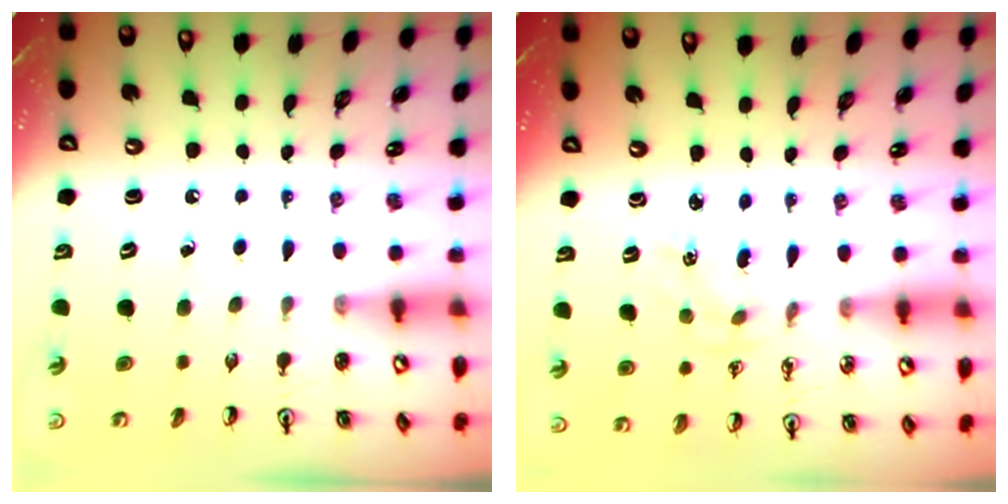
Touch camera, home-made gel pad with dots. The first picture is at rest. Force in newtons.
{"total": 1.0, "press": 1.0, "slide": 0.1}